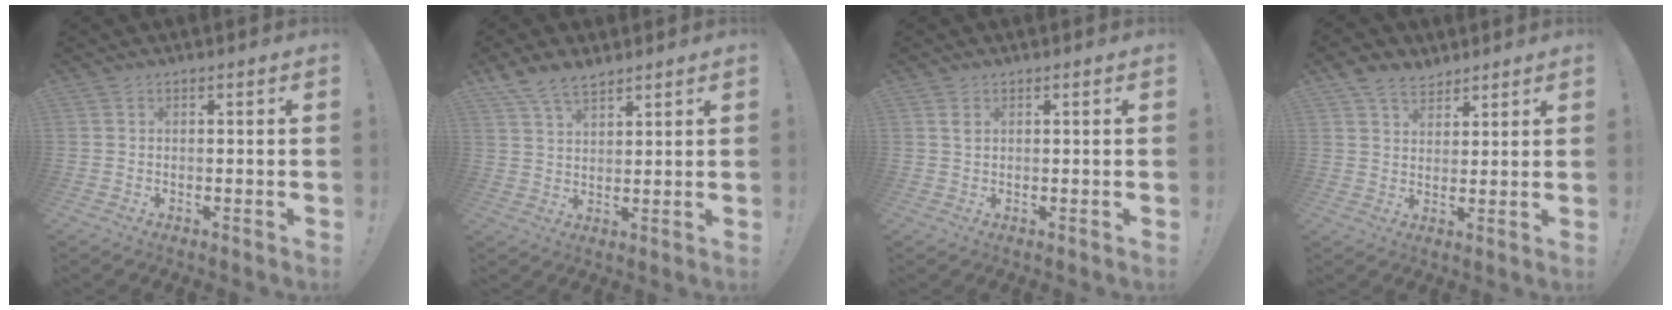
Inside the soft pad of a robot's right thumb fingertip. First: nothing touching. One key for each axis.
{"total": 7.2, "fx": 5.5, "fy": 2.9, "fz": 3.5, "tx": -0.070, "ty": -0.025, "tz": 0.107}
{"total": 1.4, "fx": 0.8, "fy": 0.7, "fz": 1.0, "tx": -0.013, "ty": -0.001, "tz": 0.012}
{"total": 7.1, "fx": 5.1, "fy": 4.2, "fz": 2.6, "tx": -0.050, "ty": -0.024, "tz": 0.100}